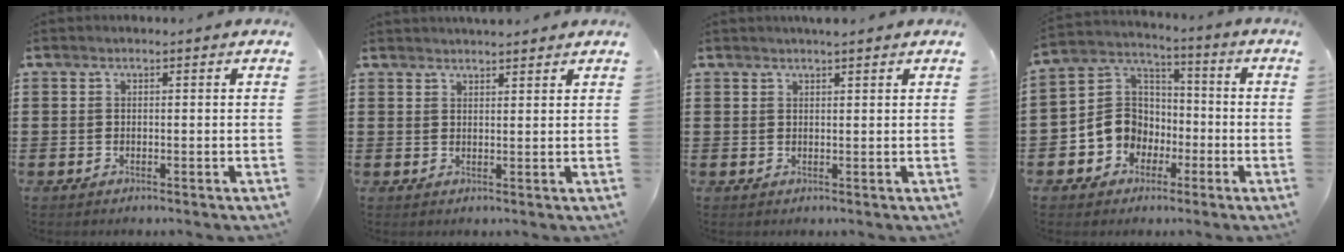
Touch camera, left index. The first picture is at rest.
{"total": 2.1, "force": [2.1, 0.2, 0.2], "torque": [-0.009, 0.000, 0.041]}
{"total": 1.7, "force": [1.5, 0.0, 0.8], "torque": [-0.017, 0.000, 0.027]}
{"total": 7.9, "force": [-2.3, 7.4, 1.8], "torque": [-0.080, 0.007, -0.046]}